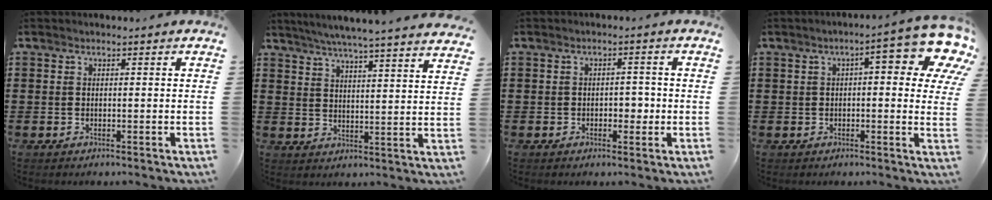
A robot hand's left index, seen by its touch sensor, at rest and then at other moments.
{"total": 5.2, "force": [4.9, -0.9, 1.5], "torque": [-0.048, -0.034, 0.084]}
{"total": 2.4, "force": [-0.7, 1.6, 1.7], "torque": [-0.036, 0.004, -0.017]}
{"total": 10.4, "force": [4.8, 2.9, 8.7], "torque": [-0.124, -0.021, 0.073]}